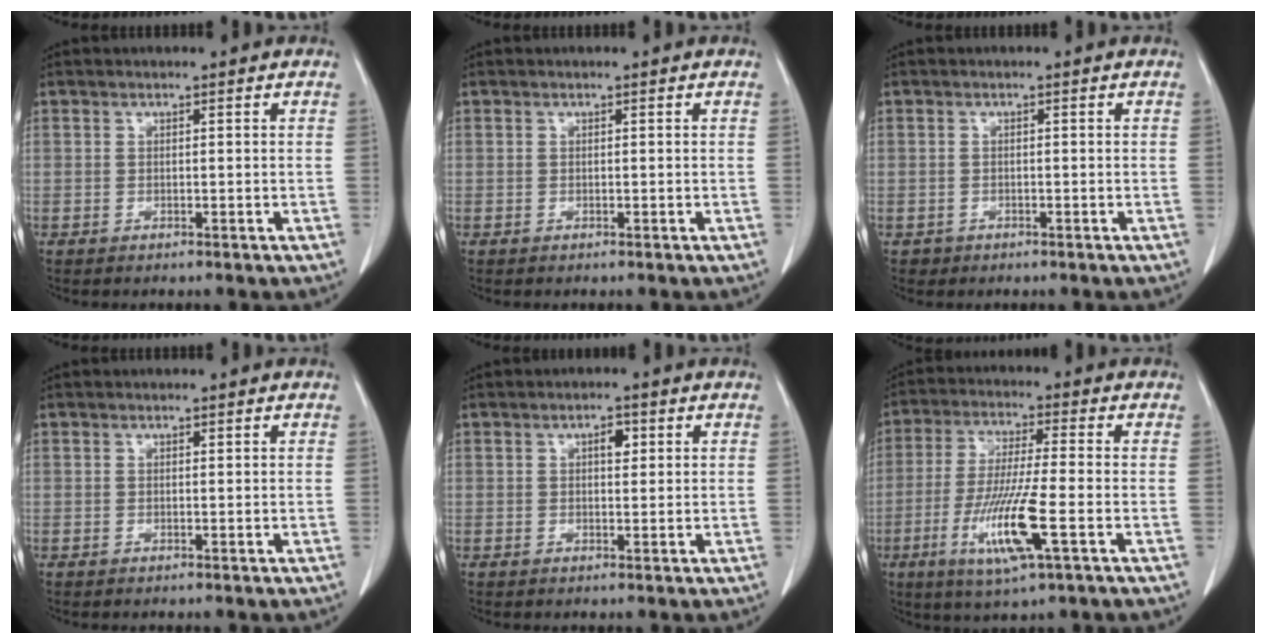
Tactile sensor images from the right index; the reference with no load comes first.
{"total": 0.0}
{"total": 1.2, "force": [-0.7, 1.1, -0.1], "torque": [-0.004, 0.004, -0.011]}
{"total": 0.0}
{"total": 2.2, "force": [0.7, 1.0, 1.8], "torque": [-0.028, 0.001, 0.010]}
{"total": 11.7, "force": [-3.9, 0.4, 11.0], "torque": [-0.220, -0.021, -0.073]}